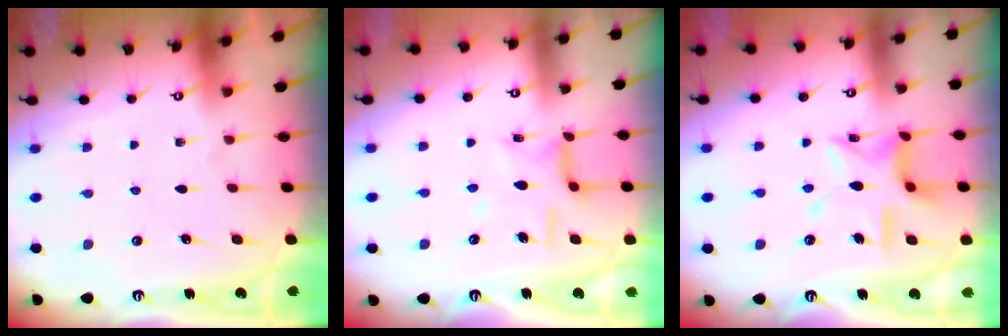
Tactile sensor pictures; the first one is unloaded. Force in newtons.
{"total": 10.8, "press": 10.7, "slide": 0.9}
{"total": 12.8, "press": 12.8, "slide": 1.1}